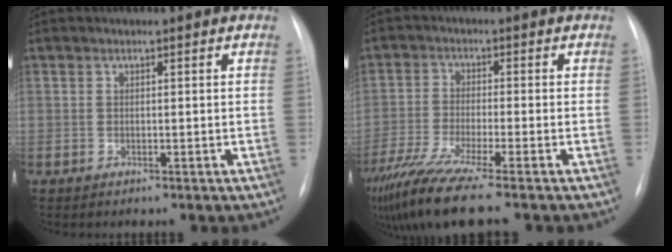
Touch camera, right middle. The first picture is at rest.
{"total": 11.5, "force": [-8.7, -0.7, 7.4], "torque": [-0.140, -0.033, -0.152]}